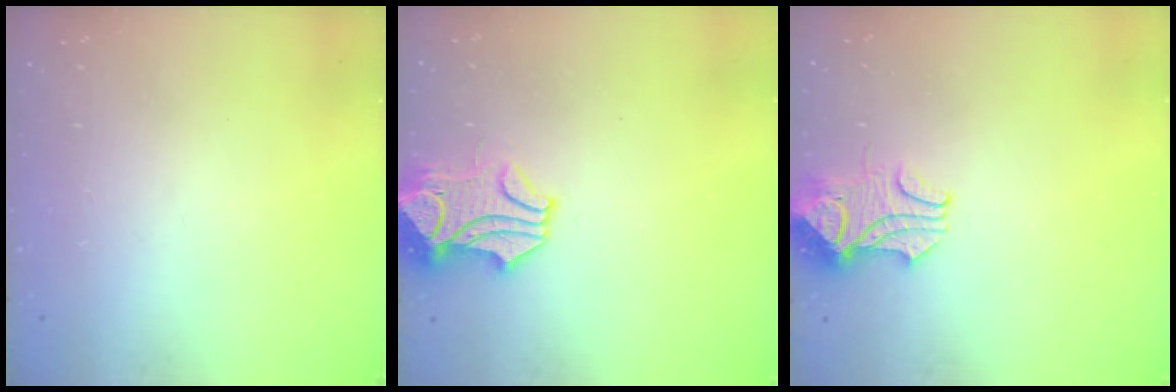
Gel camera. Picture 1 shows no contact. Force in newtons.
{"total": 1.6, "press": 0.8, "slide": 1.3}
{"total": 2.3, "press": 2.2, "slide": 0.7}